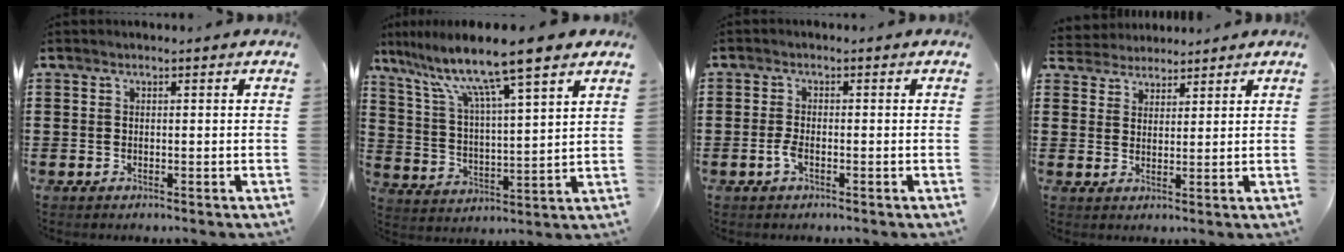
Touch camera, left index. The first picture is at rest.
{"total": 10.1, "force": [8.1, 0.1, 6.0], "torque": [-0.149, -0.047, 0.130]}
{"total": 2.1, "force": [-0.9, 0.6, 1.8], "torque": [-0.047, -0.004, -0.022]}
{"total": 3.0, "force": [2.7, 1.2, -0.6], "torque": [-0.003, -0.003, 0.051]}